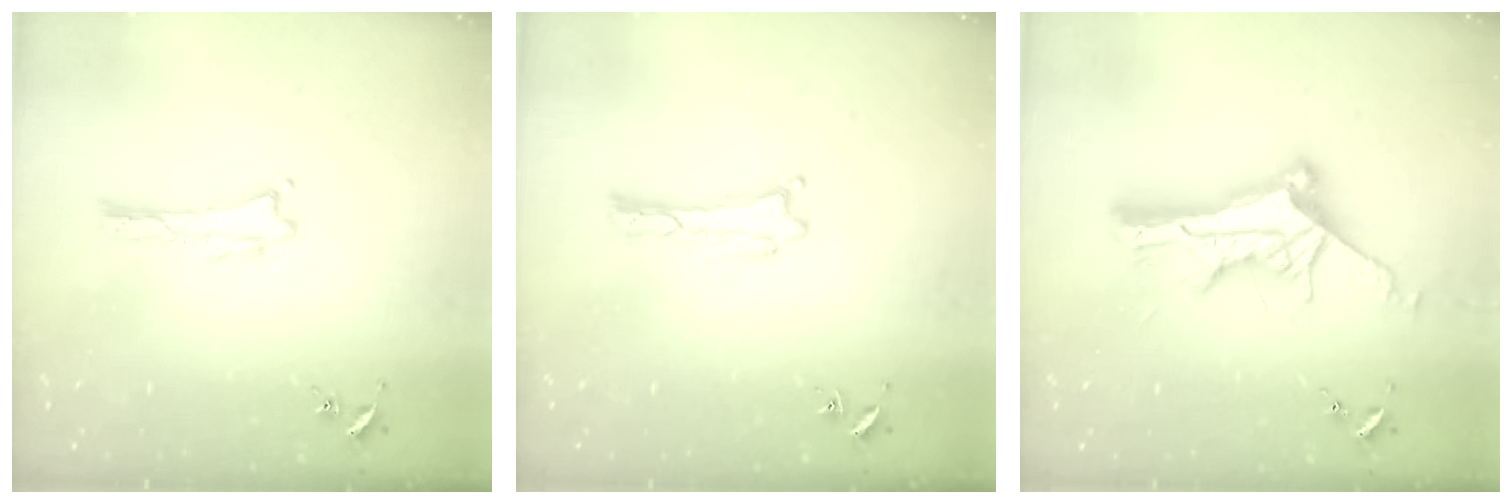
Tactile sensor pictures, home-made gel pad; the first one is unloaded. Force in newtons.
{"total": 0.0}
{"total": 12.2, "press": 12.1, "slide": 1.1}